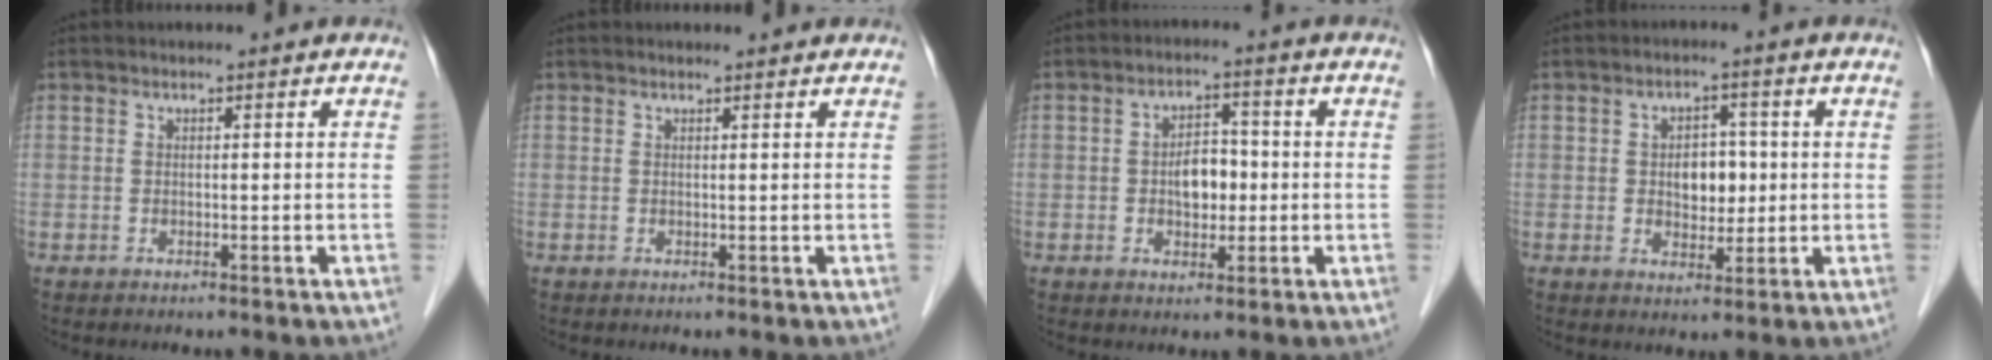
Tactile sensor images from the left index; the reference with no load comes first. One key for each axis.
{"total": 1.4, "fx": 1.4, "fy": 0.2, "fz": 0.1, "tx": -0.011, "ty": 0.005, "tz": 0.015}
{"total": 4.8, "fx": -0.5, "fy": 3.0, "fz": 3.8, "tx": -0.063, "ty": 0.010, "tz": -0.008}
{"total": 4.8, "fx": 0.2, "fy": 3.3, "fz": 3.5, "tx": -0.052, "ty": 0.009, "tz": 0.007}